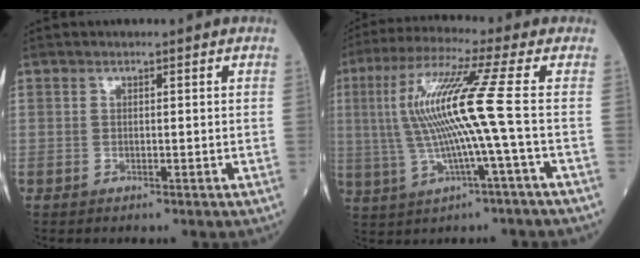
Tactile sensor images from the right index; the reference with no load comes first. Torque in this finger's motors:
{"motor_torque": [1.69, 0.16, 0.94, 0.21]}